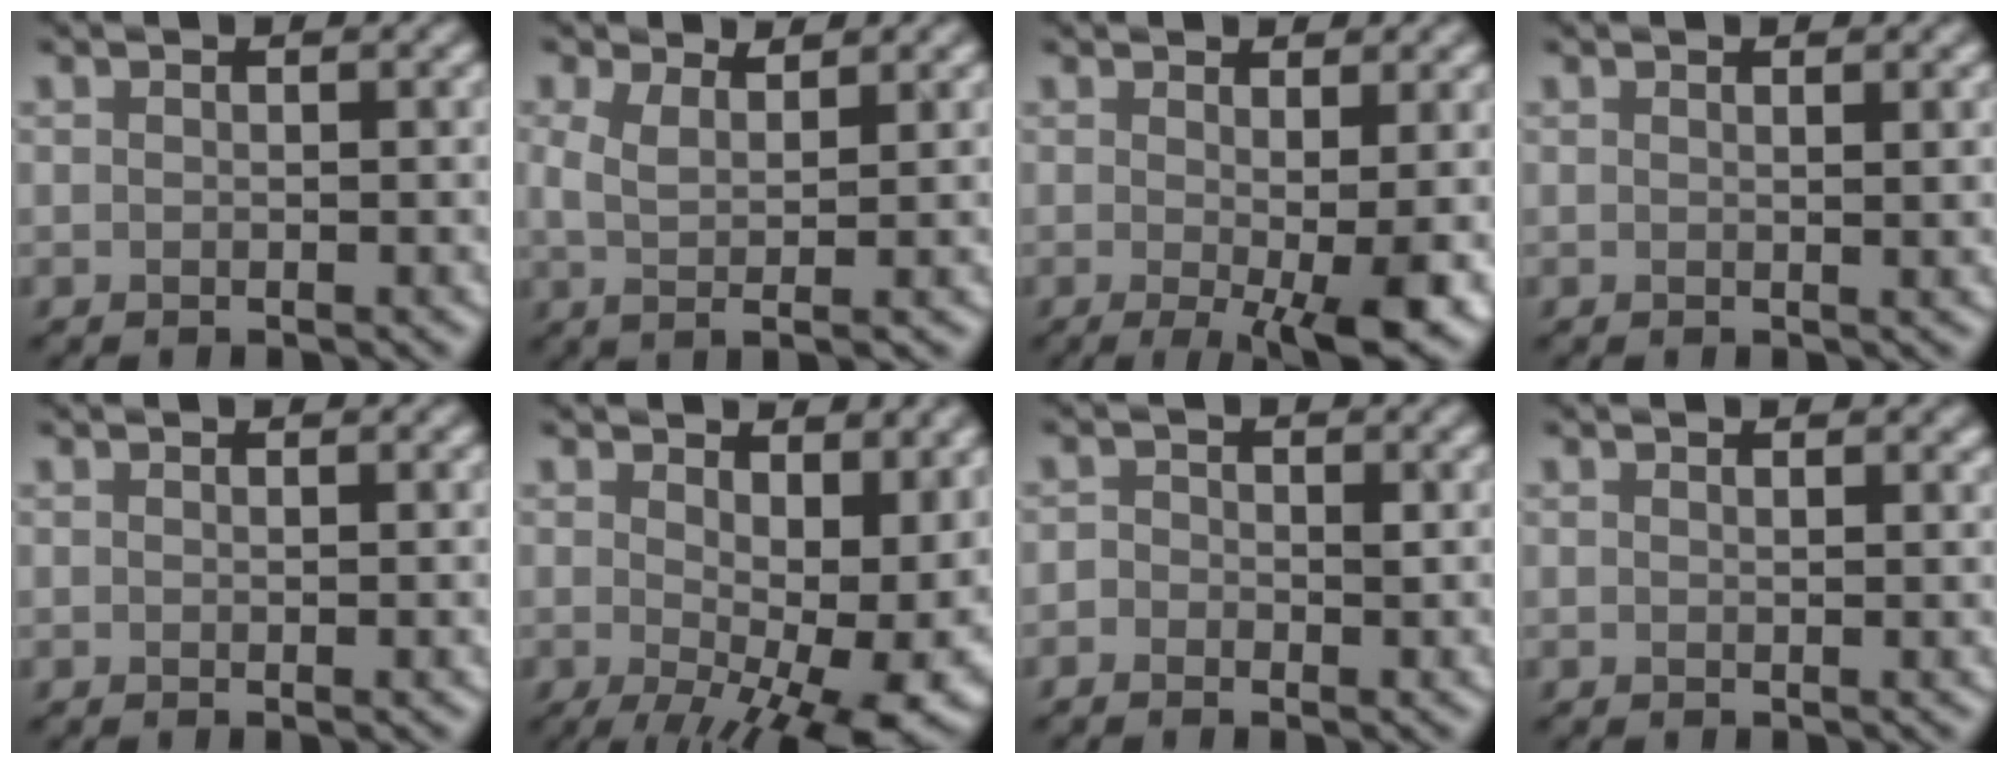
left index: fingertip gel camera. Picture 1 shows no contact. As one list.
[{"total": 3.0, "force": [1.1, 0.9, 2.6], "torque": [-0.050, -0.006, 0.016]}, {"total": 6.7, "force": [-0.7, 1.6, 6.5], "torque": [-0.090, -0.017, -0.009]}, {"total": 1.2, "force": [0.8, 0.3, 0.9], "torque": [-0.002, 0.003, 0.006]}, {"total": 0.5, "force": [0.4, 0.0, 0.4], "torque": [-0.006, 0.000, 0.004]}, {"total": 12.6, "force": [0.4, 6.3, 10.9], "torque": [-0.151, -0.022, 0.032]}, {"total": 1.6, "force": [-0.7, 1.1, 0.9], "torque": [-0.003, -0.002, -0.016]}, {"total": 1.4, "force": [1.2, 0.3, 0.6], "torque": [-0.003, 0.004, 0.015]}]